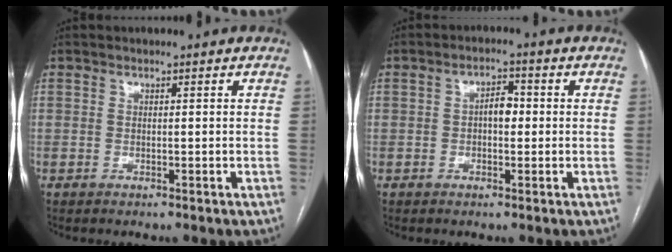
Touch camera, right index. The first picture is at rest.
{"total": 3.3, "force": [-0.1, 1.6, 2.9], "torque": [-0.044, 0.013, -0.002]}